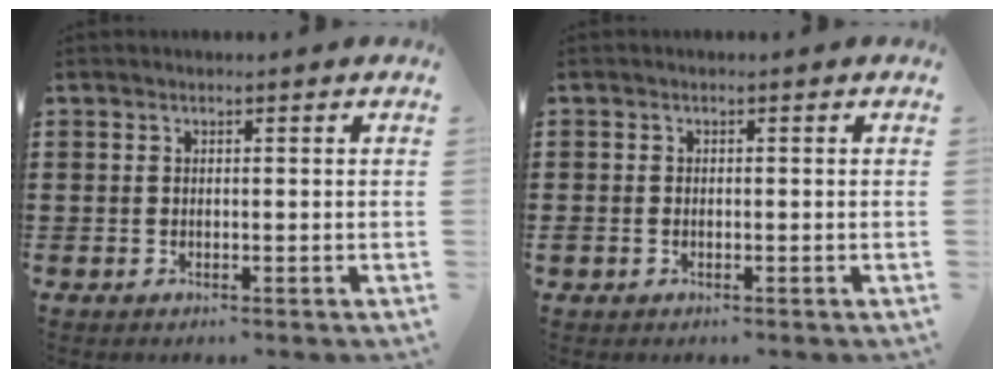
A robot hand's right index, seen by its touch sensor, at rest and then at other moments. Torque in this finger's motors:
{"motor_torque": [0.04, 0.74, 0.00, 0.03]}